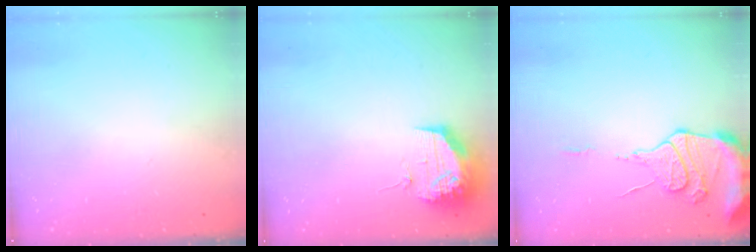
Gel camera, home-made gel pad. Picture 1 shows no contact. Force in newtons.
{"total": 11.1, "press": 11.1, "slide": 0.8}
{"total": 12.5, "press": 12.4, "slide": 1.1}